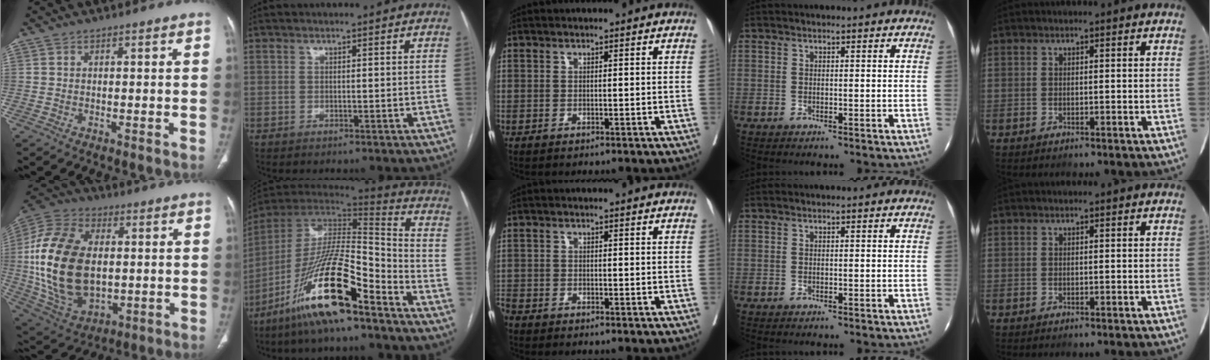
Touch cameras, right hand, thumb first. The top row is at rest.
{"thumb": {"total": 24.7, "force": [0.7, 15.5, 19.2], "torque": [-0.382, -0.004, 0.026]}, "index": {"total": 20.1, "force": [-12.7, 2.8, 15.3], "torque": [-0.307, -0.027, -0.236]}, "middle": {"total": 2.5, "force": [-2.3, 0.6, 0.6], "torque": [-0.011, -0.005, -0.048]}}